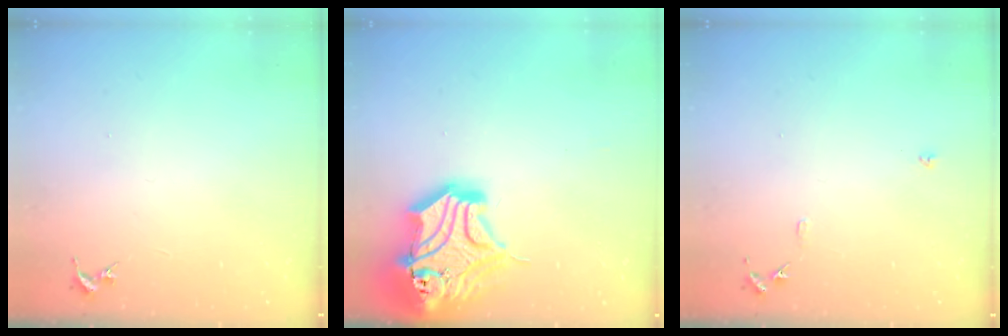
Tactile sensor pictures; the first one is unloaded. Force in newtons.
{"total": 23.1, "press": 22.8, "slide": 3.6}
{"total": 6.3, "press": 6.3, "slide": 0.6}